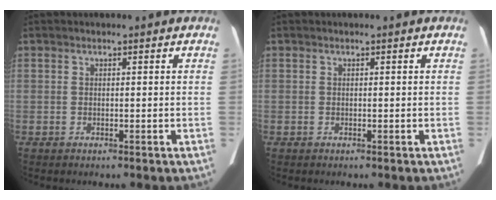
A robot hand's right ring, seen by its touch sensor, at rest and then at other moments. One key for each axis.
{"total": 0.0}